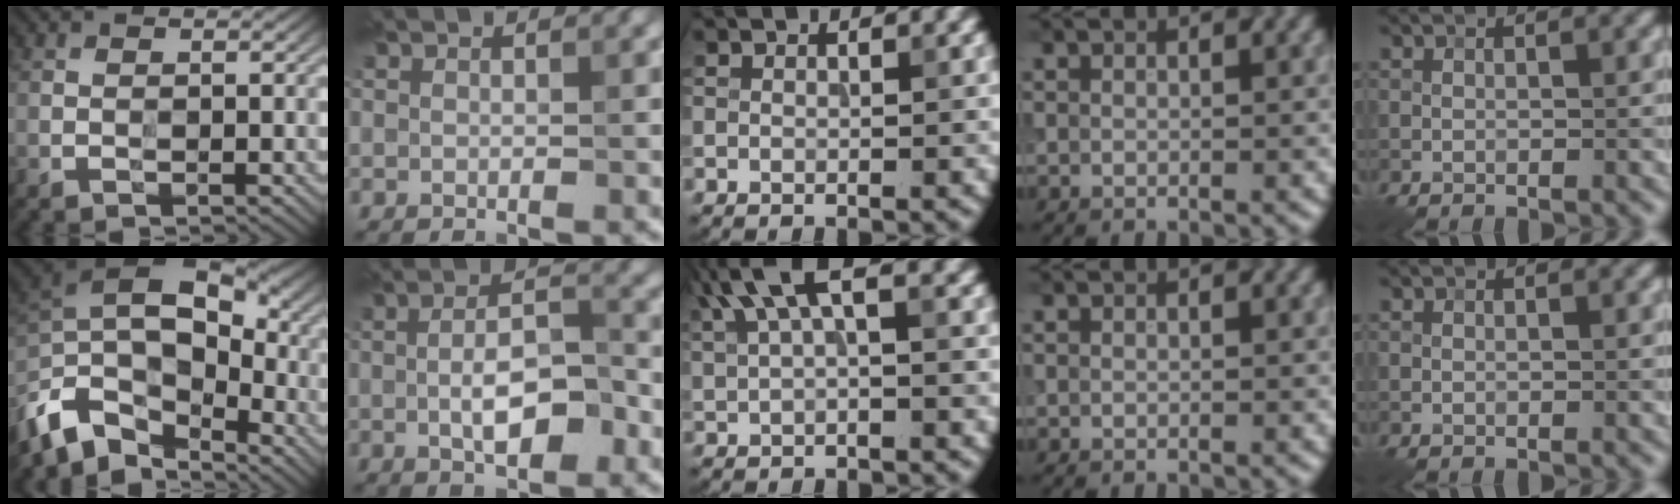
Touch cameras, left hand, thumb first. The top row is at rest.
{"thumb": {"total": 14.1, "force": [-5.5, 9.1, 9.2], "torque": [-0.212, -0.003, -0.110]}, "index": {"total": 5.4, "force": [-1.0, 2.3, 4.8], "torque": [-0.092, 0.000, -0.018]}, "middle": {"total": 4.6, "force": [2.3, 1.4, 3.7], "torque": [-0.071, 0.012, 0.040]}}